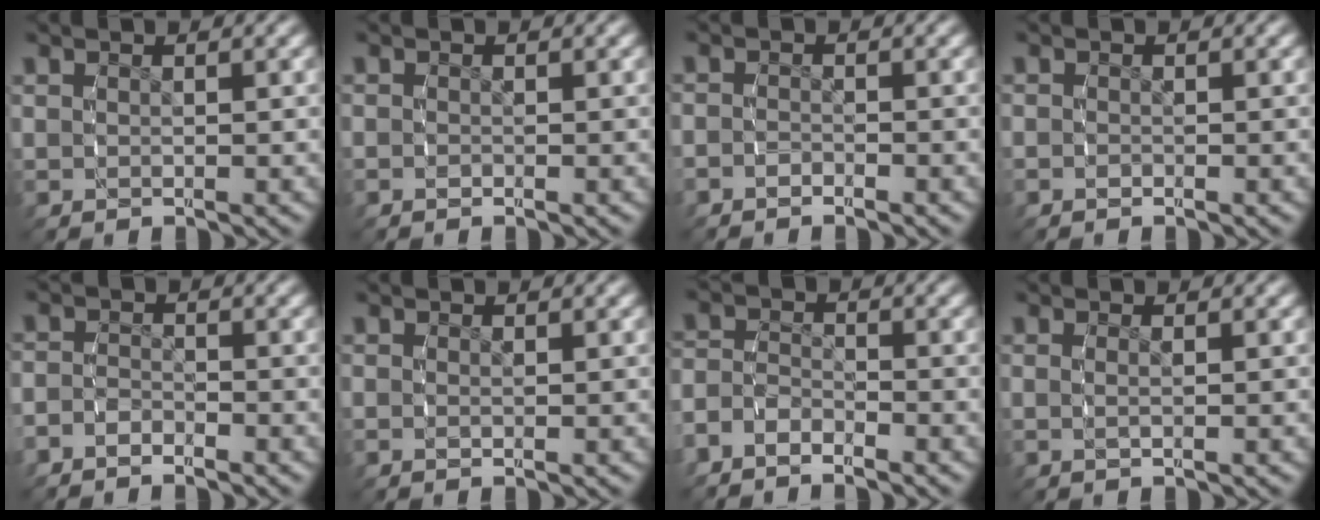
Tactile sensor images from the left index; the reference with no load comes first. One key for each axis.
{"total": 0.7, "fx": -0.4, "fy": 0.4, "fz": 0.3, "tx": -0.007, "ty": -0.006, "tz": -0.007}
{"total": 1.8, "fx": -1.4, "fy": 1.1, "fz": 0.3, "tx": -0.017, "ty": -0.007, "tz": -0.026}
{"total": 1.0, "fx": -0.5, "fy": 0.8, "fz": 0.3, "tx": -0.010, "ty": -0.006, "tz": -0.009}
{"total": 2.7, "fx": -2.2, "fy": 1.4, "fz": 0.6, "tx": -0.021, "ty": -0.014, "tz": -0.036}
{"total": 0.7, "fx": -0.2, "fy": 0.2, "fz": 0.6, "tx": -0.011, "ty": -0.003, "tz": -0.001}
{"total": 3.8, "fx": -2.6, "fy": 2.4, "fz": 1.2, "tx": -0.037, "ty": -0.015, "tz": -0.045}
{"total": 1.2, "fx": -0.1, "fy": -0.1, "fz": 1.1, "tx": -0.020, "ty": -0.005, "tz": 0.000}